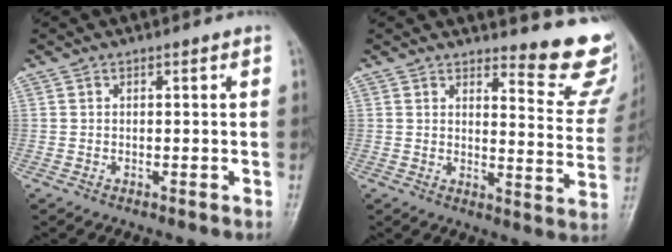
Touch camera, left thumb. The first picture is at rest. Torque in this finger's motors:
{"motor_torque": [0.08, 0.06, -0.18, -0.30, 0.06]}